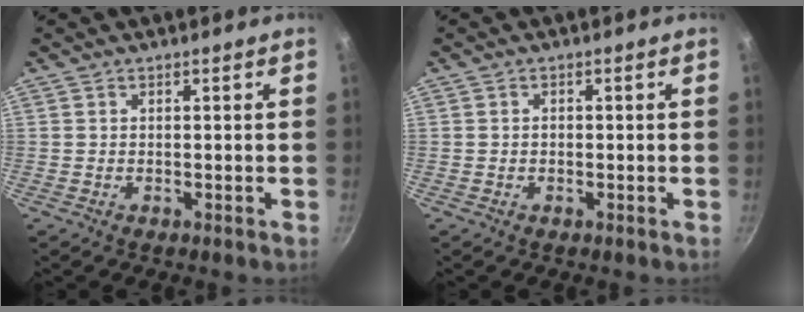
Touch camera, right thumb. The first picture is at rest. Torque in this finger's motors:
{"motor_torque": [0.00, -0.30, -0.02, -0.01, 0.00]}